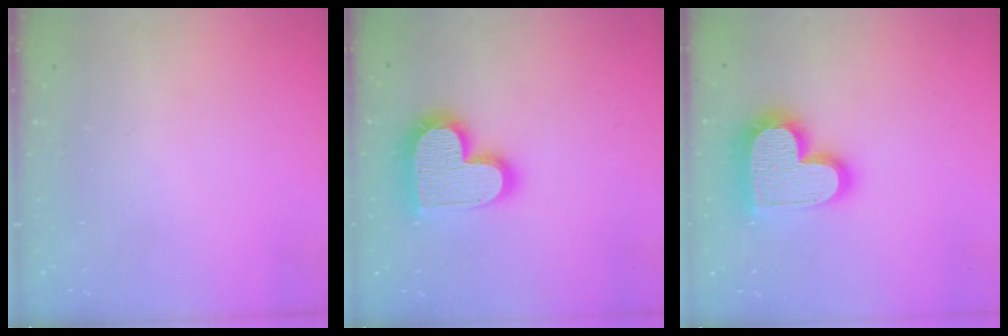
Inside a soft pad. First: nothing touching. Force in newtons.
{"total": 19.5, "press": 19.5, "slide": 1.5}
{"total": 20.1, "press": 20.1, "slide": 1.5}